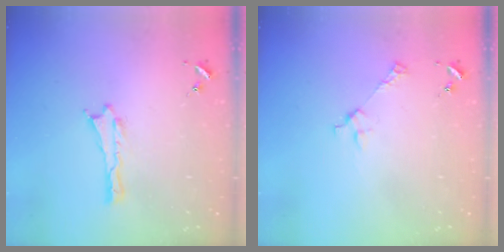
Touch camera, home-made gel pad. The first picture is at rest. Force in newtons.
{"total": 2.9, "press": 2.9, "slide": 0.2}